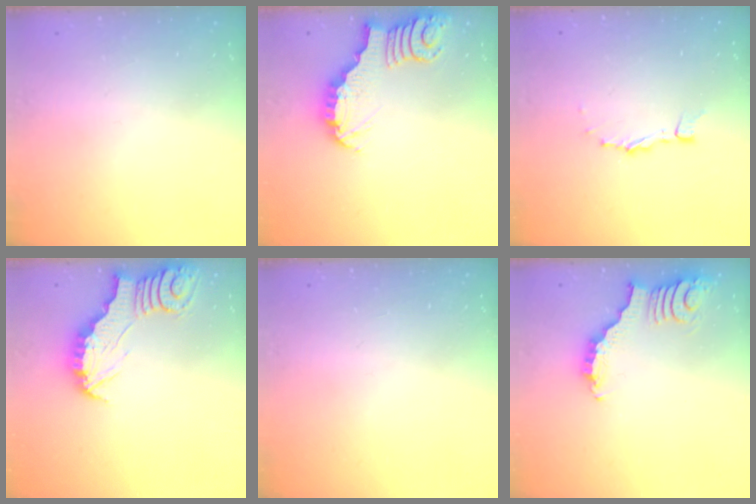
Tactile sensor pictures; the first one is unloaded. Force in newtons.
{"total": 3.5, "press": 3.5, "slide": 0.4}
{"total": 3.4, "press": 3.4, "slide": 0.2}
{"total": 3.3, "press": 3.3, "slide": 0.3}
{"total": 0.0}
{"total": 2.0, "press": 2.0, "slide": 0.2}